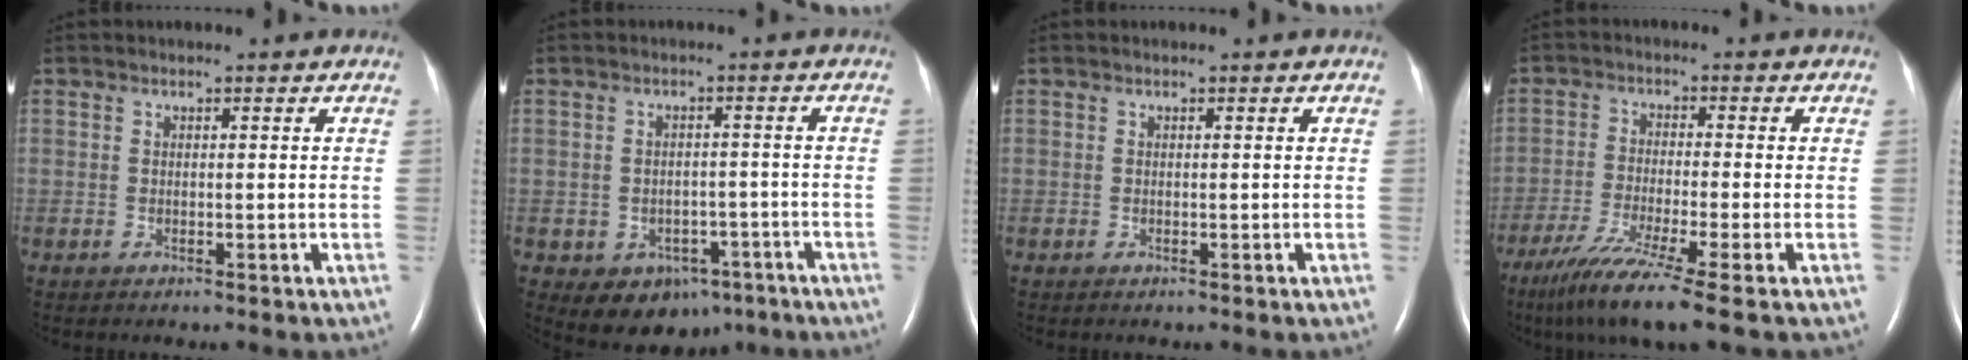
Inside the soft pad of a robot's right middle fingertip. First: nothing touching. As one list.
[{"total": 6.9, "force": [-3.8, 5.0, 2.8], "torque": [-0.038, 0.013, -0.041]}, {"total": 0.0}, {"total": 10.3, "force": [-7.1, -1.1, 7.4], "torque": [-0.134, -0.037, -0.120]}]